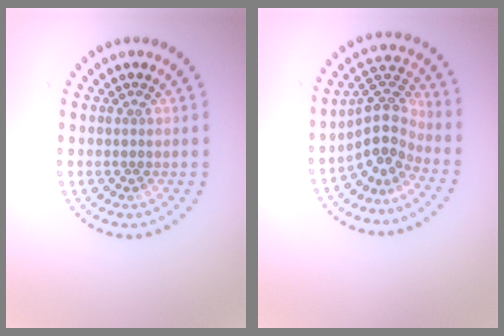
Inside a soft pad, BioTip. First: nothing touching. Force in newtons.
{"total": 3.8, "press": 2.8, "slide": 2.6}